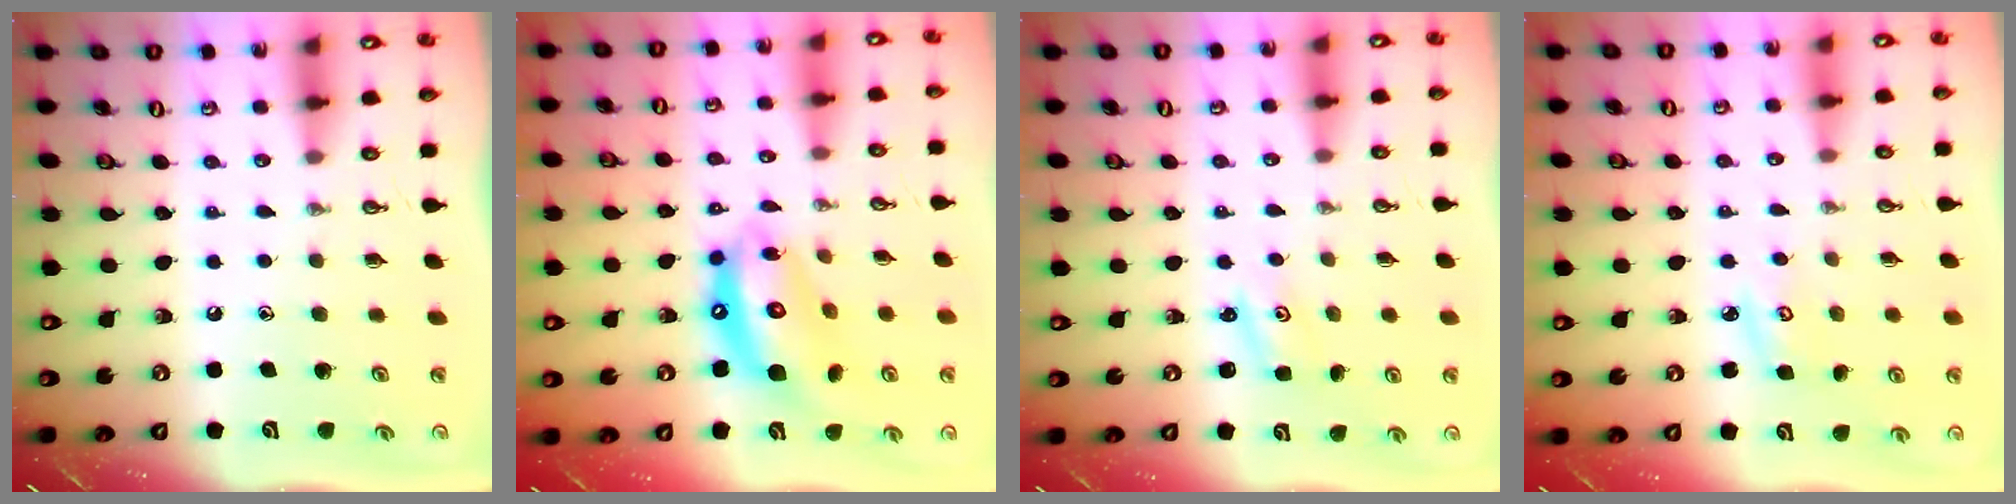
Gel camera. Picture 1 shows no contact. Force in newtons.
{"total": 14.0, "press": 13.9, "slide": 1.4}
{"total": 2.0, "press": 2.0, "slide": 0.2}
{"total": 4.0, "press": 3.9, "slide": 0.3}